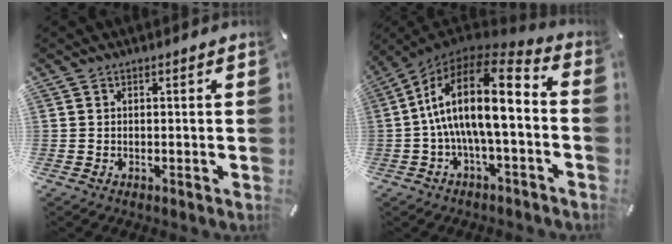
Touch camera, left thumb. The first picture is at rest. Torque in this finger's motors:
{"motor_torque": [1.05, 3.51, 2.00, -0.77, 0.92]}